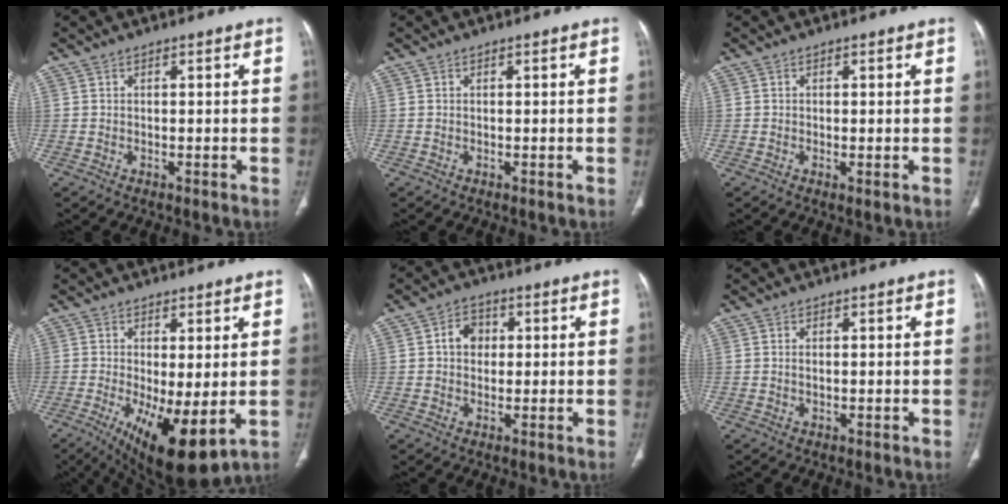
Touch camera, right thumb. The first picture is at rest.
{"total": 0.0}
{"total": 0.7, "force": [-0.1, 0.1, 0.7], "torque": [-0.014, -0.004, -0.001]}
{"total": 12.8, "force": [-2.8, 4.3, 11.7], "torque": [-0.191, -0.026, -0.027]}
{"total": 4.7, "force": [0.7, 3.8, 2.6], "torque": [-0.023, 0.010, 0.008]}
{"total": 0.8, "force": [0.2, 0.4, 0.7], "torque": [-0.016, 0.001, 0.006]}